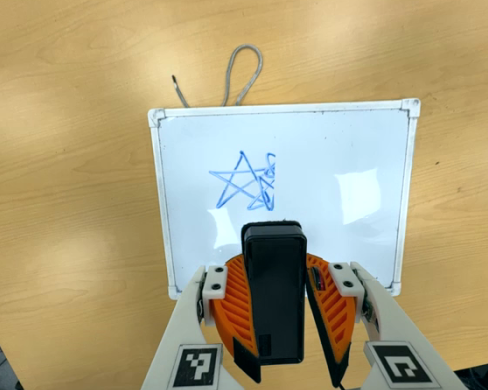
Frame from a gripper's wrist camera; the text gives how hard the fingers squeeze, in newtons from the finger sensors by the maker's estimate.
{"total": 10.6, "left": 9.6, "right": 11.5}